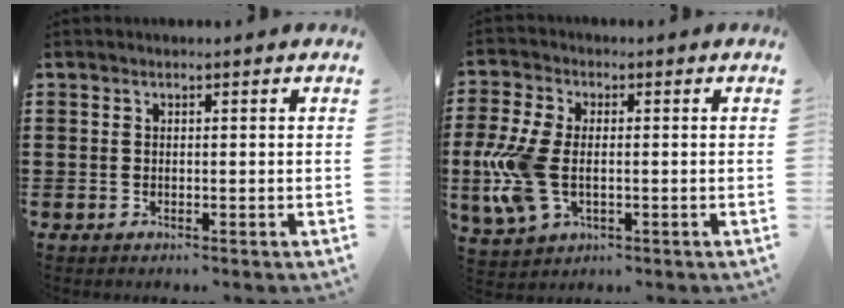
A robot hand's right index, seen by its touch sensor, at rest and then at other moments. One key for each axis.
{"total": 9.0, "fx": -1.0, "fy": 5.1, "fz": 7.4, "tx": -0.186, "ty": -0.007, "tz": -0.024}